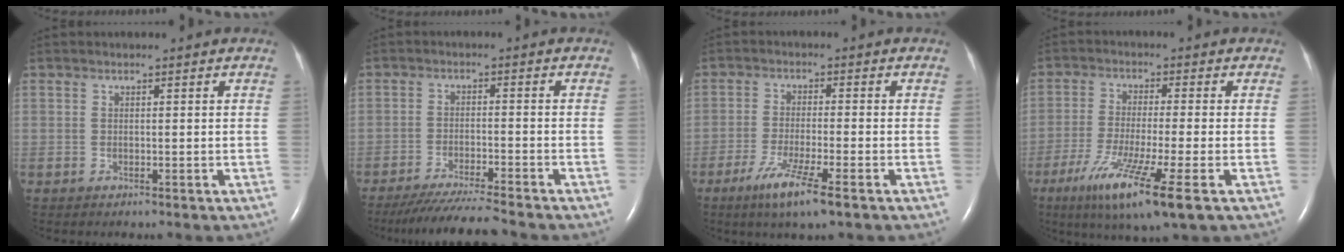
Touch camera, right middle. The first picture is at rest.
{"total": 9.5, "force": [-8.7, -0.8, 3.8], "torque": [-0.060, -0.027, -0.144]}
{"total": 7.3, "force": [-4.2, 0.1, 6.0], "torque": [-0.119, -0.019, -0.074]}
{"total": 11.8, "force": [-5.8, 0.0, 10.3], "torque": [-0.199, -0.040, -0.099]}